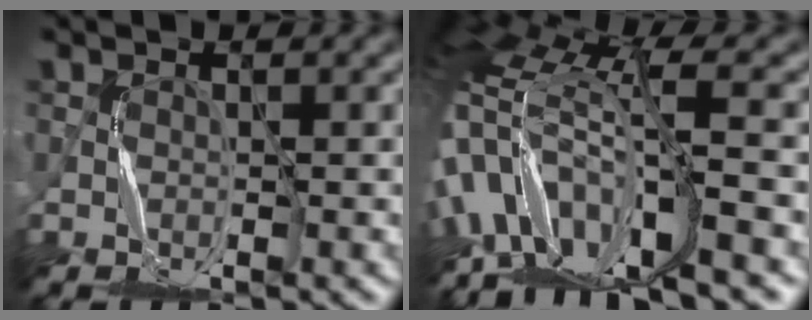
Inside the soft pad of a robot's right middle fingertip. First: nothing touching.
{"total": 13.8, "force": [-4.9, 4.1, 12.3], "torque": [-0.261, 0.013, -0.079]}